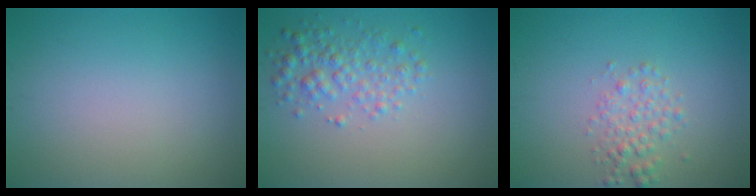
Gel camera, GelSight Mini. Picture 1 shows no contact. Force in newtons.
{"total": 2.8, "press": 2.8, "slide": 0.1}
{"total": 2.1, "press": 2.1, "slide": 0.1}